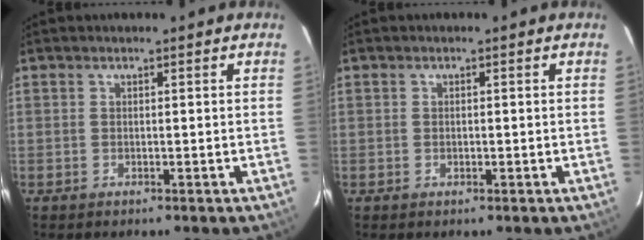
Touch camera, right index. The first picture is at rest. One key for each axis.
{"total": 0.8, "fx": -0.1, "fy": 0.8, "fz": 0.3, "tx": -0.003, "ty": 0.000, "tz": -0.003}